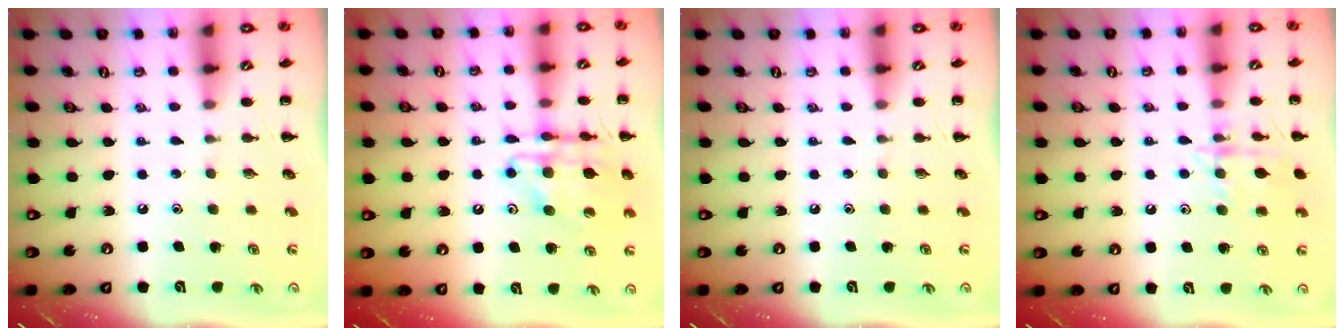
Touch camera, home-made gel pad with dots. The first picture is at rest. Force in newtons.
{"total": 15.0, "press": 14.7, "slide": 3.1}
{"total": 0.0}
{"total": 11.2, "press": 11.2, "slide": 0.6}